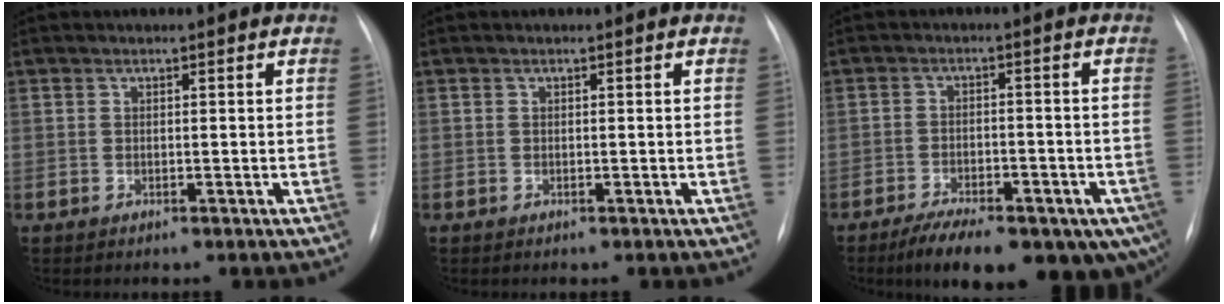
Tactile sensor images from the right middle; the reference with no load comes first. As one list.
[{"total": 0.0}, {"total": 18.2, "force": [-11.6, 7.4, 11.9], "torque": [-0.133, 0.000, -0.157]}]